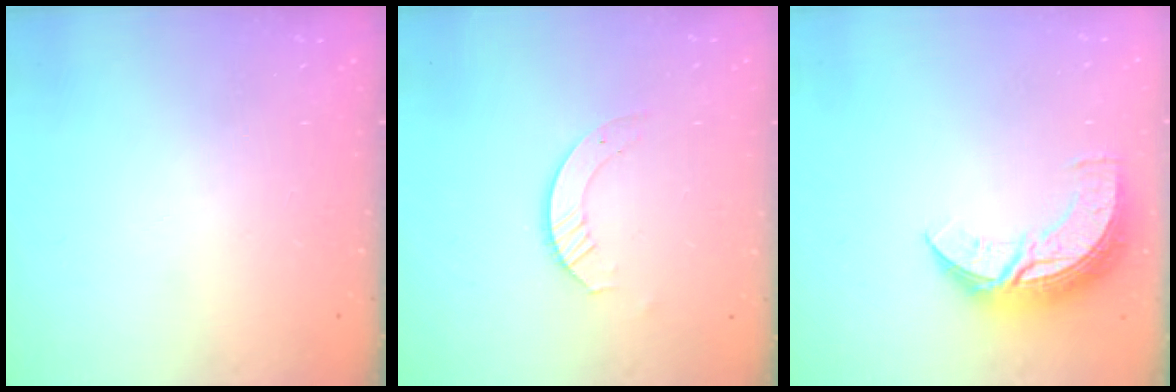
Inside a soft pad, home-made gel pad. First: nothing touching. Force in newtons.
{"total": 3.2, "press": 3.2, "slide": 0.3}
{"total": 12.7, "press": 12.6, "slide": 0.6}